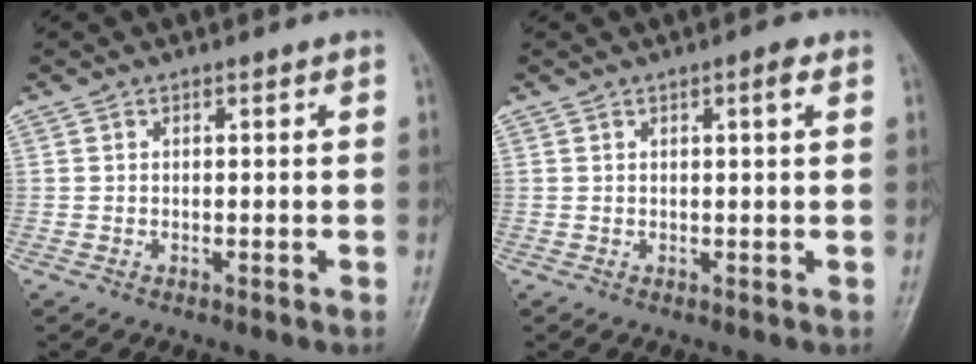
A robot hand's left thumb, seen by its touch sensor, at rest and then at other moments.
{"total": 1.9, "force": [0.9, 0.3, 1.7], "torque": [-0.026, -0.001, 0.012]}